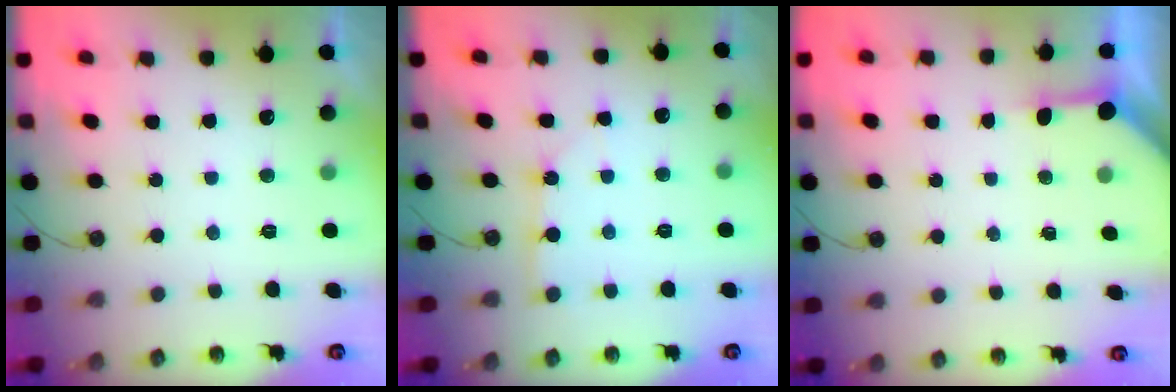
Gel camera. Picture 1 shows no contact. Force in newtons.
{"total": 2.8, "press": 2.8, "slide": 0.3}
{"total": 3.2, "press": 3.2, "slide": 0.5}